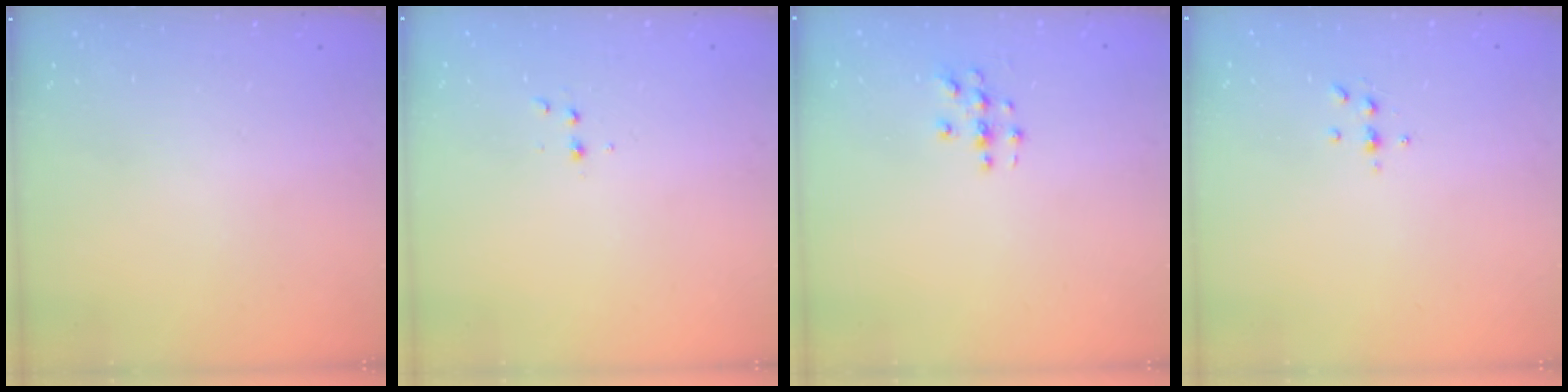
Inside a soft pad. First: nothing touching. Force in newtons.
{"total": 2.9, "press": 2.7, "slide": 1.1}
{"total": 3.0, "press": 3.0, "slide": 0.1}
{"total": 3.9, "press": 3.9, "slide": 0.6}